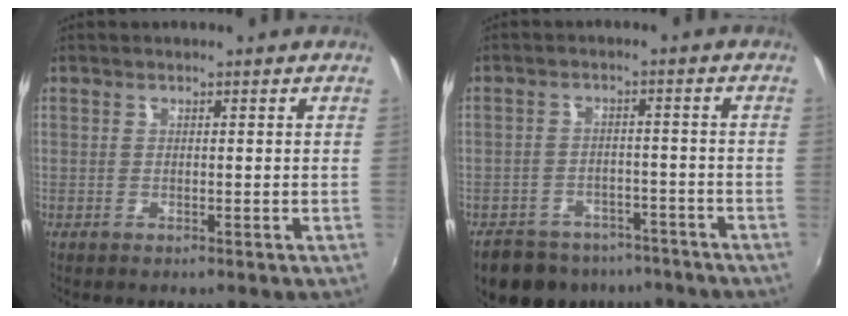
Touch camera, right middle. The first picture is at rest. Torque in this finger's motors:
{"motor_torque": [0.03, -0.40, 0.08, 0.01]}